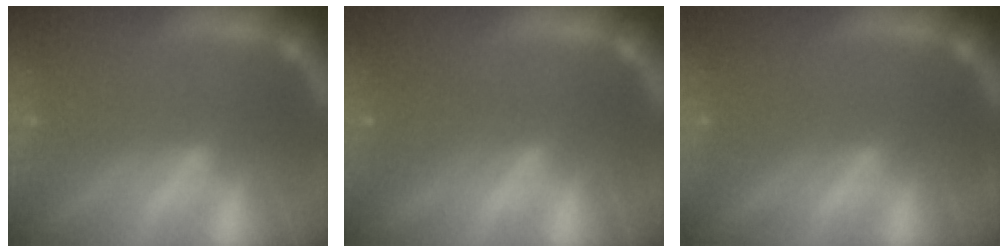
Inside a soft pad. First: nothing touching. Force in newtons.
{"total": 2.0}
{"total": 0.0}